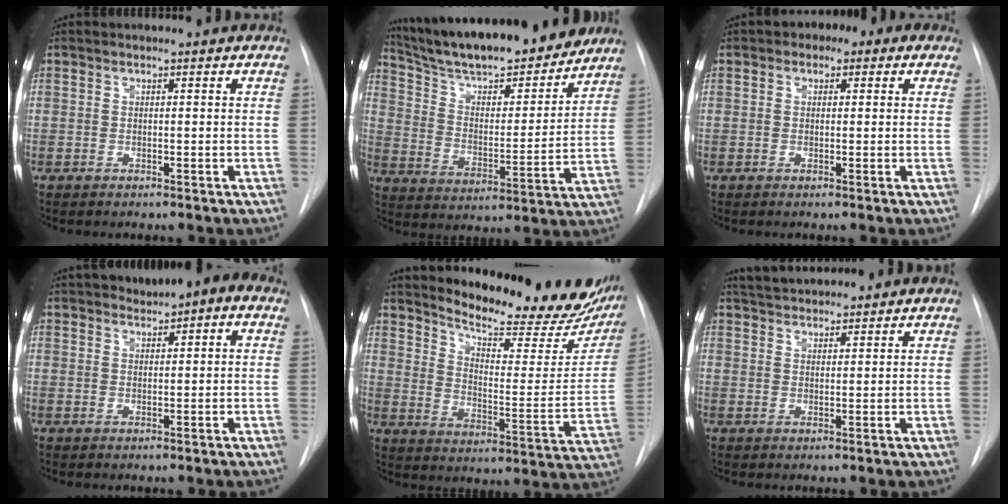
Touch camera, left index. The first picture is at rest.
{"total": 21.8, "force": [19.2, 3.7, 9.6], "torque": [-0.161, -0.008, 0.294]}
{"total": 3.9, "force": [1.4, 2.6, 2.5], "torque": [-0.035, 0.024, 0.014]}
{"total": 6.2, "force": [3.7, 2.2, 4.4], "torque": [-0.068, 0.028, 0.051]}
{"total": 22.8, "force": [20.4, 5.2, 8.7], "torque": [-0.121, -0.080, 0.257]}
{"total": 7.3, "force": [6.9, 1.1, 2.4], "torque": [-0.047, 0.027, 0.114]}